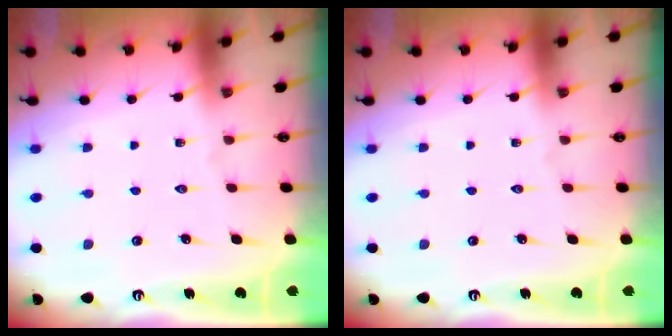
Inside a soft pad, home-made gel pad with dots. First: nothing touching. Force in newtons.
{"total": 0.0}